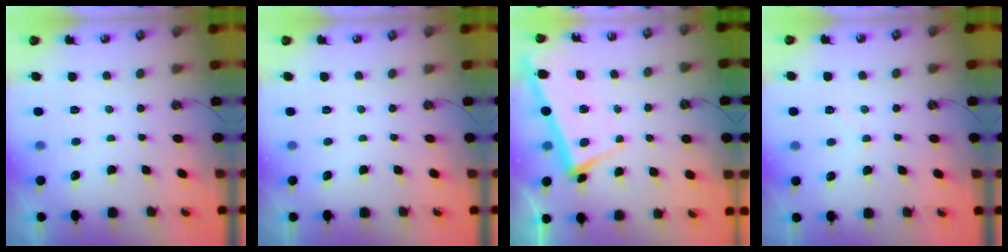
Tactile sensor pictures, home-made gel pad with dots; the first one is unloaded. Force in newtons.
{"total": 0.0}
{"total": 2.2, "press": 2.1, "slide": 0.9}
{"total": 1.7, "press": 1.6, "slide": 0.1}